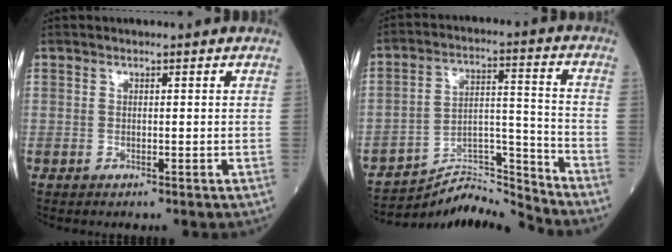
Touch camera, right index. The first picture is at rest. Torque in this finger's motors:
{"motor_torque": [-0.03, -0.59, 0.05, 0.00]}